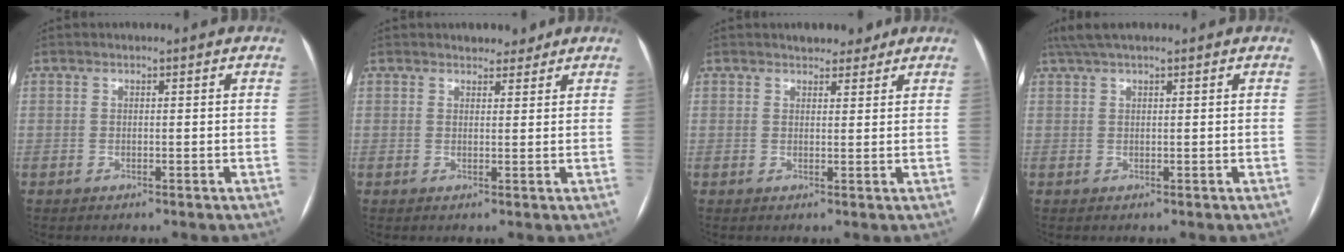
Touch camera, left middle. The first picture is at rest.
{"total": 2.7, "force": [2.3, 1.3, 0.8], "torque": [-0.008, 0.004, 0.030]}
{"total": 3.8, "force": [3.1, 1.7, 1.4], "torque": [-0.014, 0.010, 0.045]}
{"total": 4.3, "force": [3.3, 0.5, 2.7], "torque": [-0.050, 0.036, 0.063]}